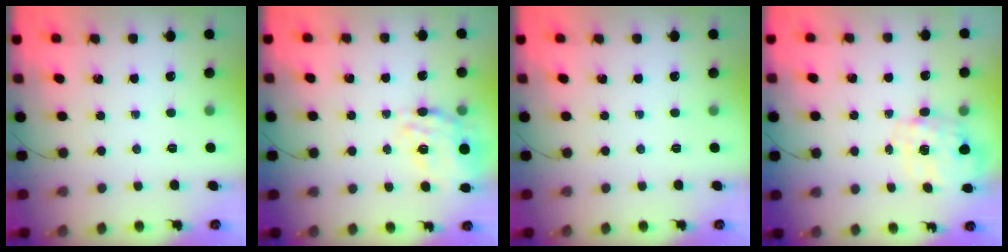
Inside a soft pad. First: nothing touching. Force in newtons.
{"total": 16.5, "press": 16.2, "slide": 3.2}
{"total": 0.0}
{"total": 2.7, "press": 2.6, "slide": 0.8}